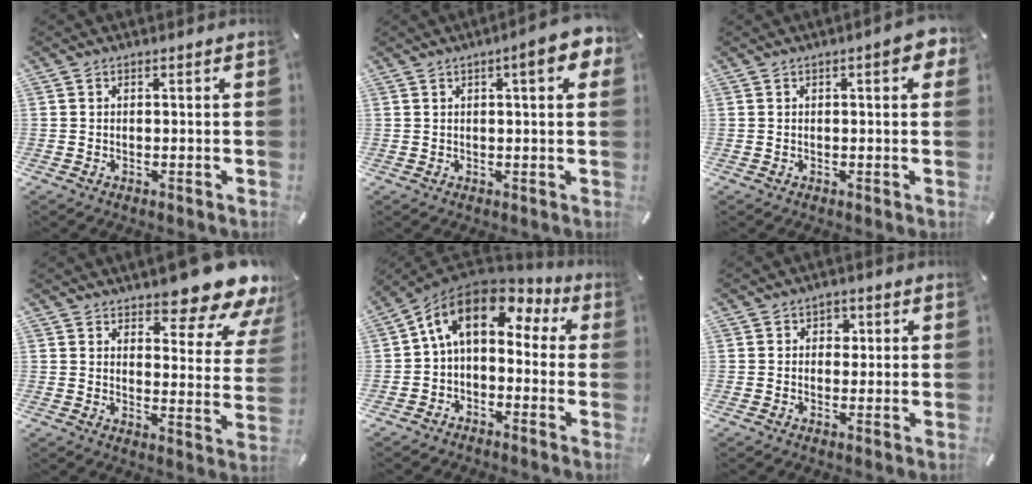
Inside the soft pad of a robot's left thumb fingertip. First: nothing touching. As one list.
[{"total": 7.8, "force": [3.3, 1.9, 6.8], "torque": [-0.092, -0.011, 0.047]}, {"total": 4.6, "force": [1.4, 1.6, 4.1], "torque": [-0.056, 0.000, 0.019]}, {"total": 13.9, "force": [11.5, 4.2, 6.6], "torque": [-0.082, -0.095, 0.191]}, {"total": 11.4, "force": [2.9, 7.3, 8.2], "torque": [-0.160, -0.002, 0.049]}, {"total": 2.4, "force": [0.3, 2.2, 0.9], "torque": [0.002, -0.003, -0.004]}]